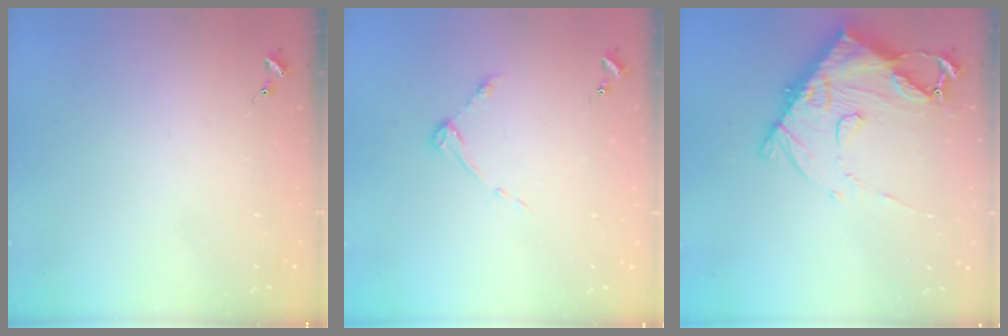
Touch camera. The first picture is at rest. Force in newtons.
{"total": 4.3, "press": 4.3, "slide": 0.6}
{"total": 15.2, "press": 15.1, "slide": 1.6}